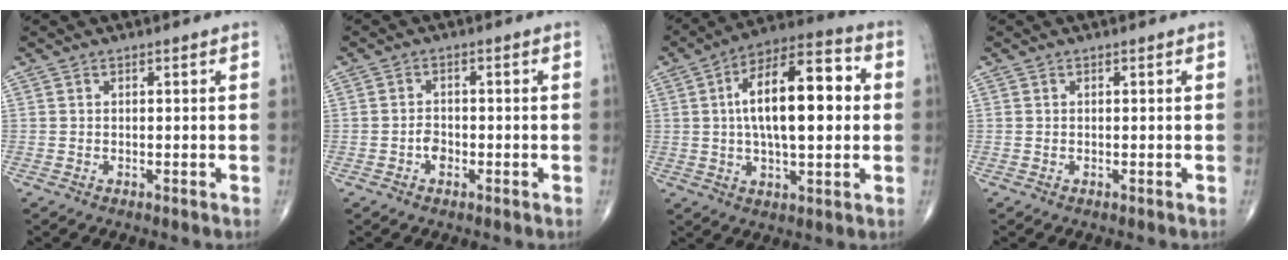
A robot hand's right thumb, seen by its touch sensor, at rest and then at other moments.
{"total": 2.2, "force": [-0.9, 1.6, 1.3], "torque": [-0.013, 0.006, -0.019]}
{"total": 19.1, "force": [2.2, 8.0, 17.2], "torque": [-0.266, 0.025, 0.027]}
{"total": 0.0}